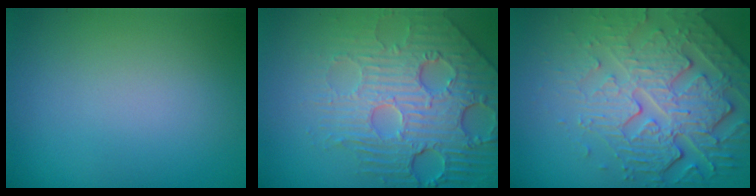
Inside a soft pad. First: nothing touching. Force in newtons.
{"total": 7.7, "press": 5.6, "slide": 5.3}
{"total": 5.8, "press": 5.0, "slide": 2.9}